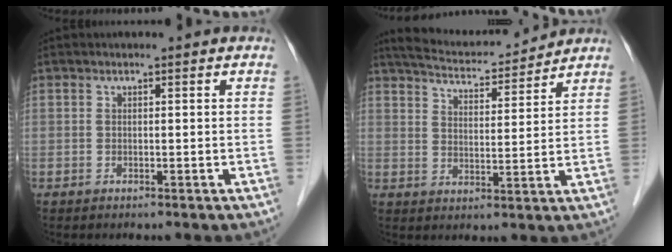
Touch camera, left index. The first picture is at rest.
{"total": 11.4, "force": [10.9, 1.1, 3.1], "torque": [-0.057, 0.013, 0.173]}